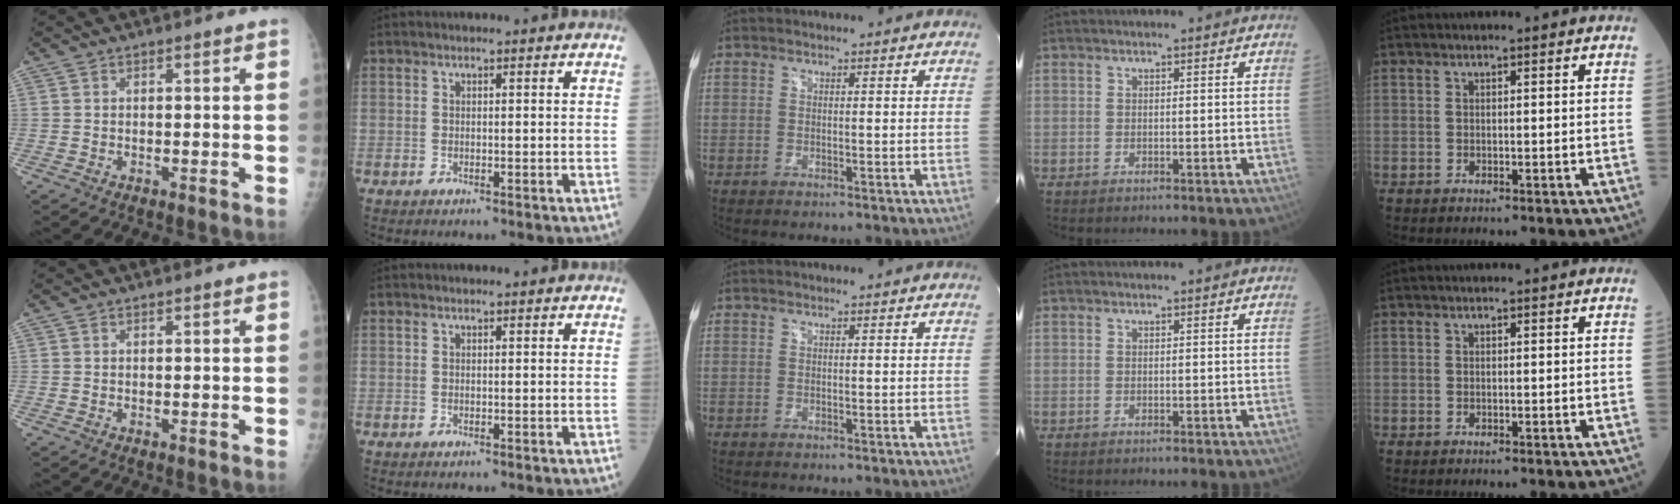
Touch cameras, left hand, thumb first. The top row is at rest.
{}